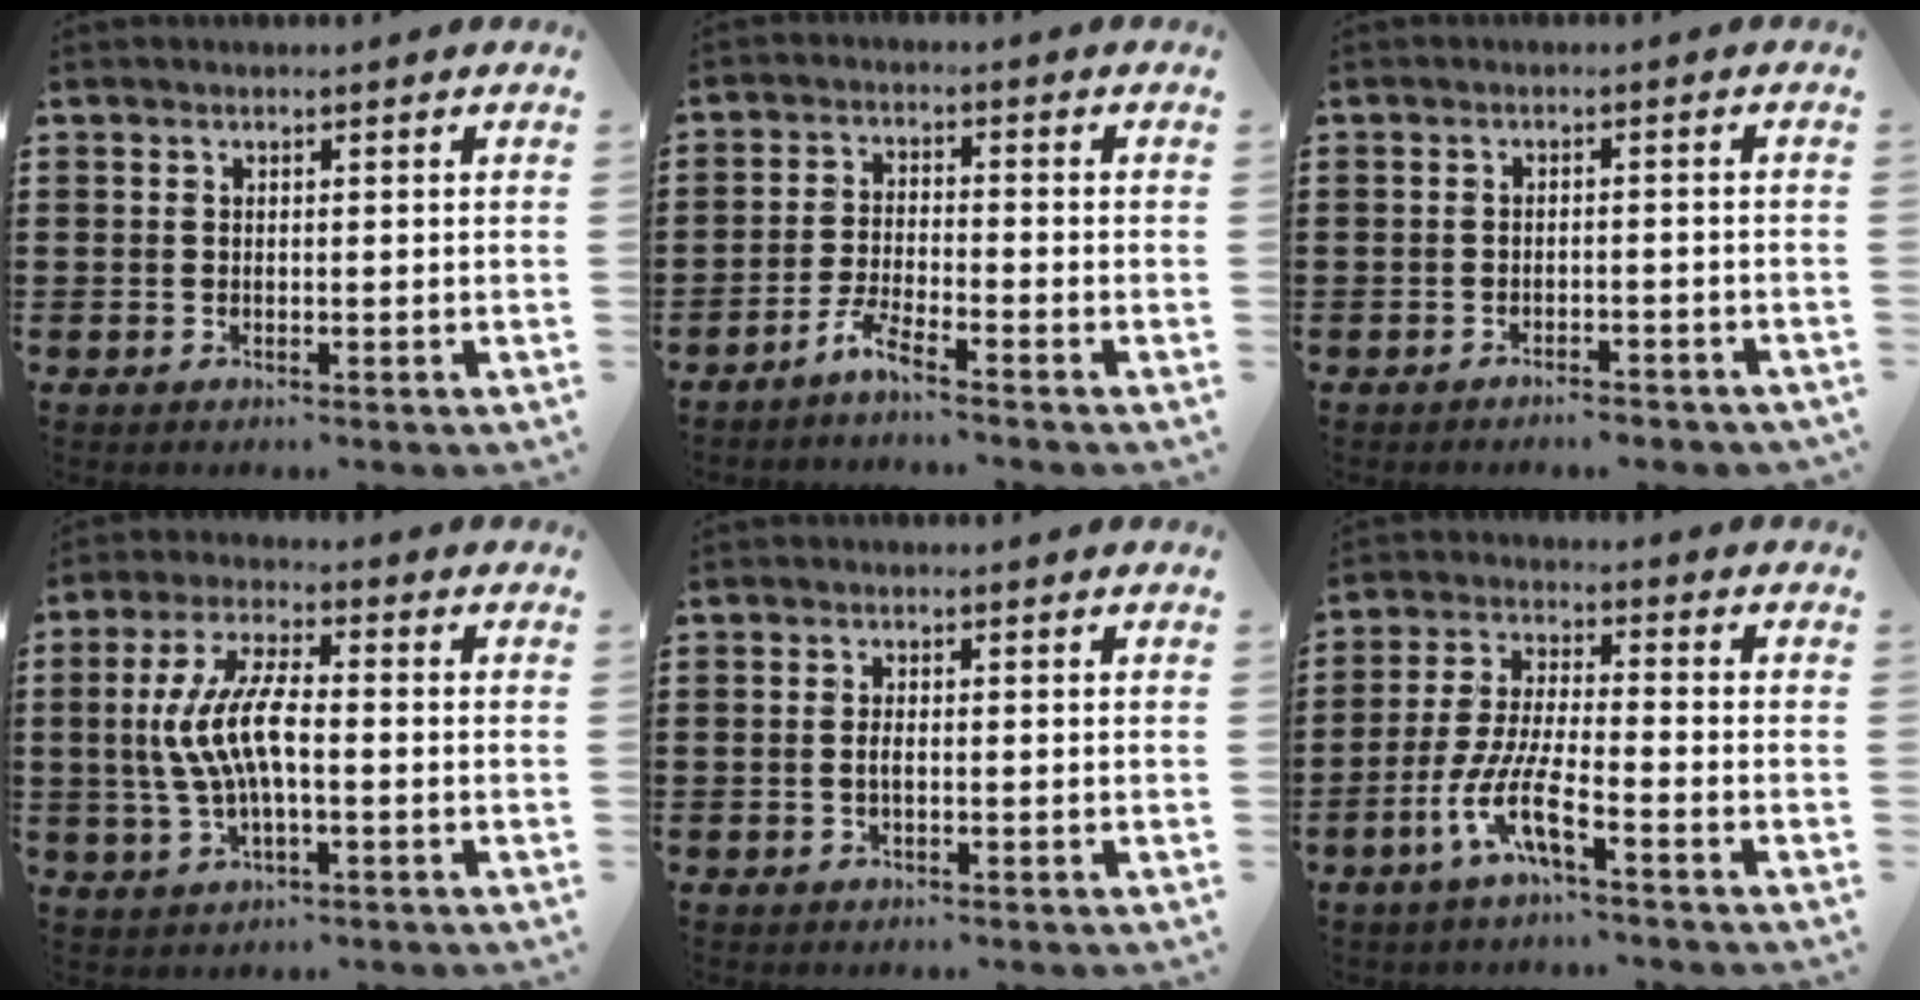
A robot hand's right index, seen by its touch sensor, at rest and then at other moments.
{"total": 3.7, "force": [-3.2, -0.2, 1.8], "torque": [-0.054, -0.005, -0.069]}
{"total": 2.0, "force": [-1.9, 0.1, 0.3], "torque": [-0.010, 0.000, -0.041]}
{"total": 9.1, "force": [-0.5, 3.0, 8.6], "torque": [-0.195, -0.009, -0.018]}
{"total": 1.3, "force": [-0.2, 0.4, 1.2], "torque": [-0.031, -0.003, -0.007]}
{"total": 8.3, "force": [-4.7, 1.2, 6.7], "torque": [-0.163, -0.016, -0.096]}